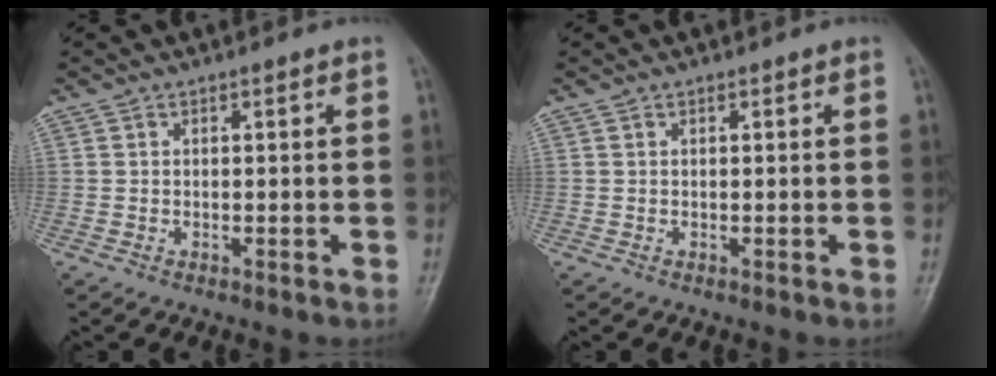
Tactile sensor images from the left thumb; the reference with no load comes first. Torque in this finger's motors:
{"motor_torque": [0.02, 0.02, 0.00, 0.00, 0.00]}